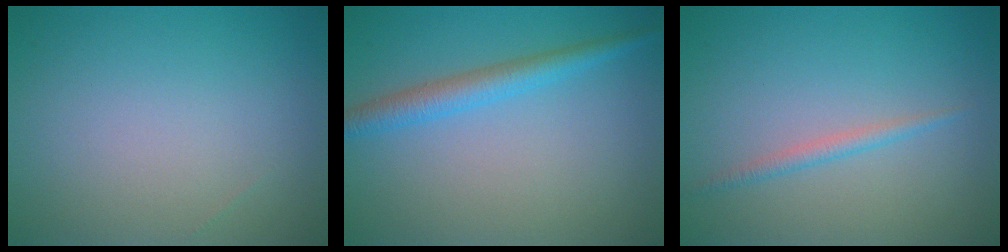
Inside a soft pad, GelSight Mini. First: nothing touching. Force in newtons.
{"total": 2.8, "press": 2.8, "slide": 0.2}
{"total": 1.2, "press": 1.2, "slide": 0.1}